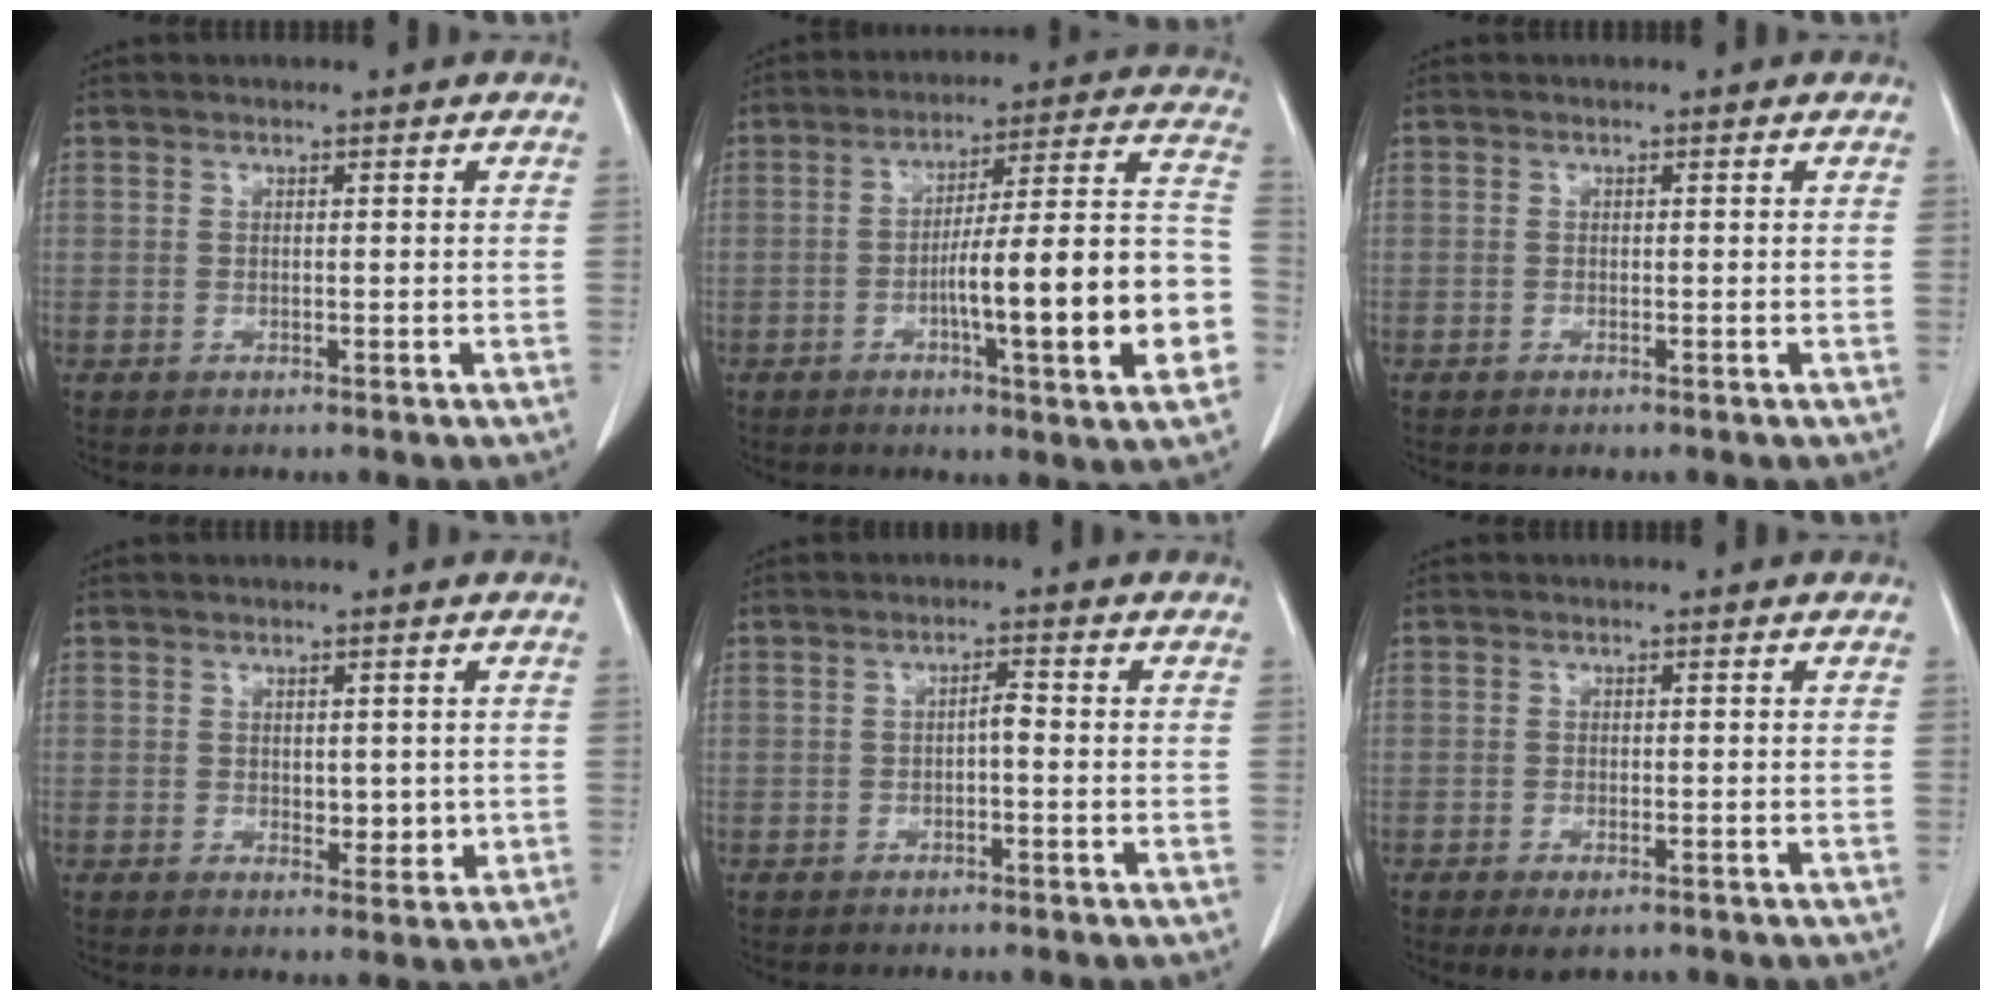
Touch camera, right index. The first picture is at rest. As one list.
[{"total": 18.9, "force": [-5.0, 1.2, 18.2], "torque": [-0.214, 0.021, -0.069]}, {"total": 0.0}, {"total": 3.3, "force": [0.1, 1.9, 2.7], "torque": [-0.031, -0.006, 0.007]}, {"total": 1.6, "force": [-0.4, 0.4, 1.5], "torque": [-0.023, 0.004, -0.008]}, {"total": 2.9, "force": [-1.9, 1.1, 1.8], "torque": [-0.028, -0.005, -0.022]}]